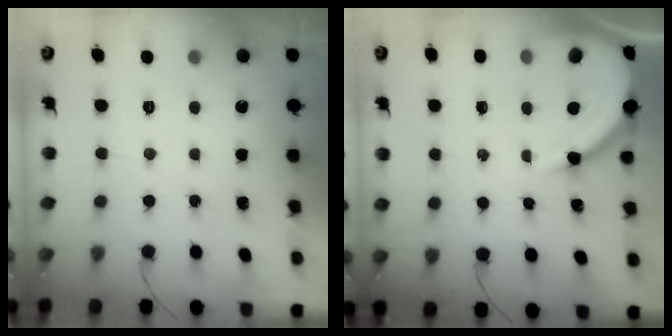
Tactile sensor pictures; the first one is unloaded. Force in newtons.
{"total": 11.2, "press": 11.2, "slide": 1.1}